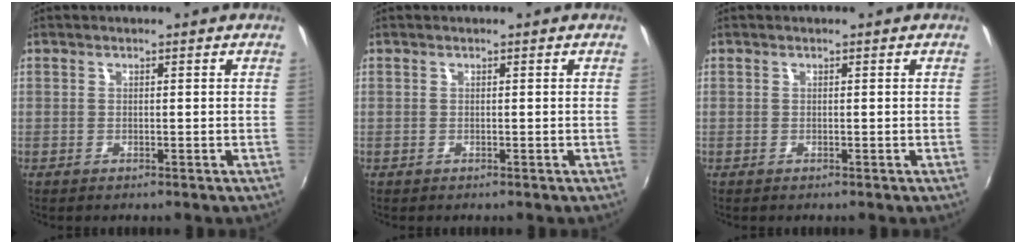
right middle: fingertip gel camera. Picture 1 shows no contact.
{"total": 0.0}
{"total": 0.0}